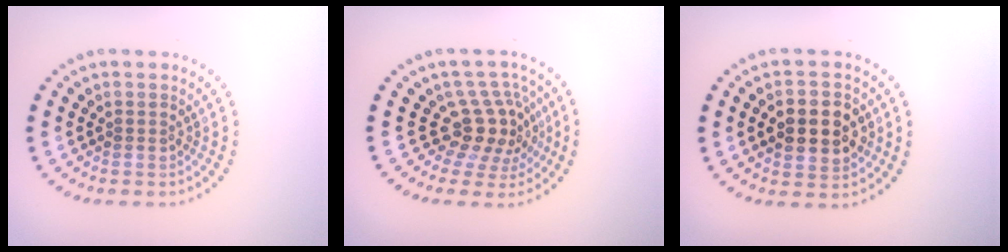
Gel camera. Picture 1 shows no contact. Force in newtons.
{"total": 4.1, "press": 3.0, "slide": 2.8}
{"total": 4.9, "press": 4.9, "slide": 0.4}